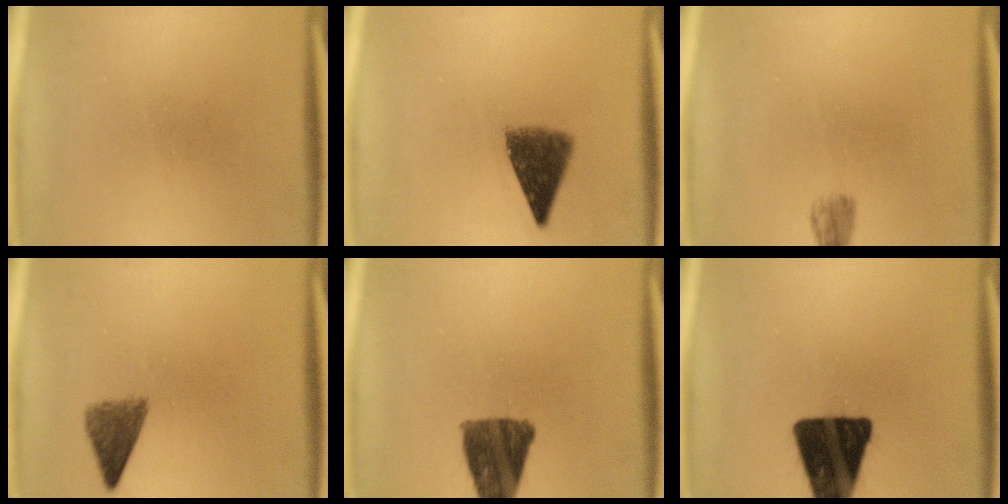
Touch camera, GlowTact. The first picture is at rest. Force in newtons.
{"total": 7.2}
{"total": 2.1}
{"total": 4.3}
{"total": 10.9}
{"total": 18.7}